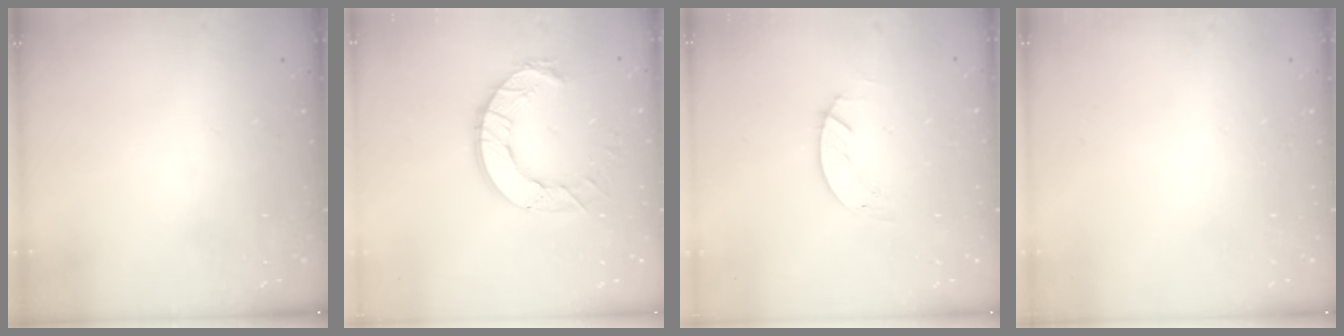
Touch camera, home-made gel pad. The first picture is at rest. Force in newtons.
{"total": 11.0, "press": 10.9, "slide": 1.1}
{"total": 1.4, "press": 1.4, "slide": 0.2}
{"total": 0.0}